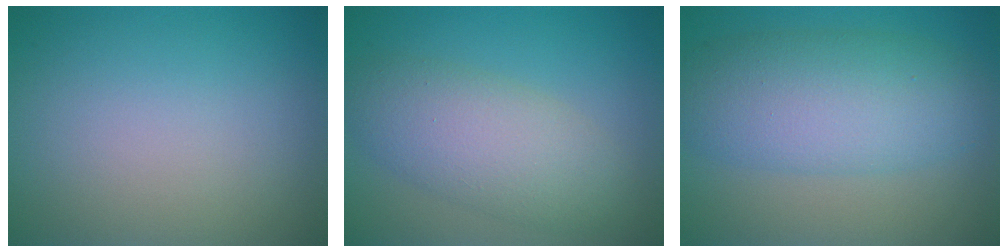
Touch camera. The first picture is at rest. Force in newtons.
{"total": 5.6, "press": 5.6, "slide": 0.2}
{"total": 7.4, "press": 7.4, "slide": 0.2}